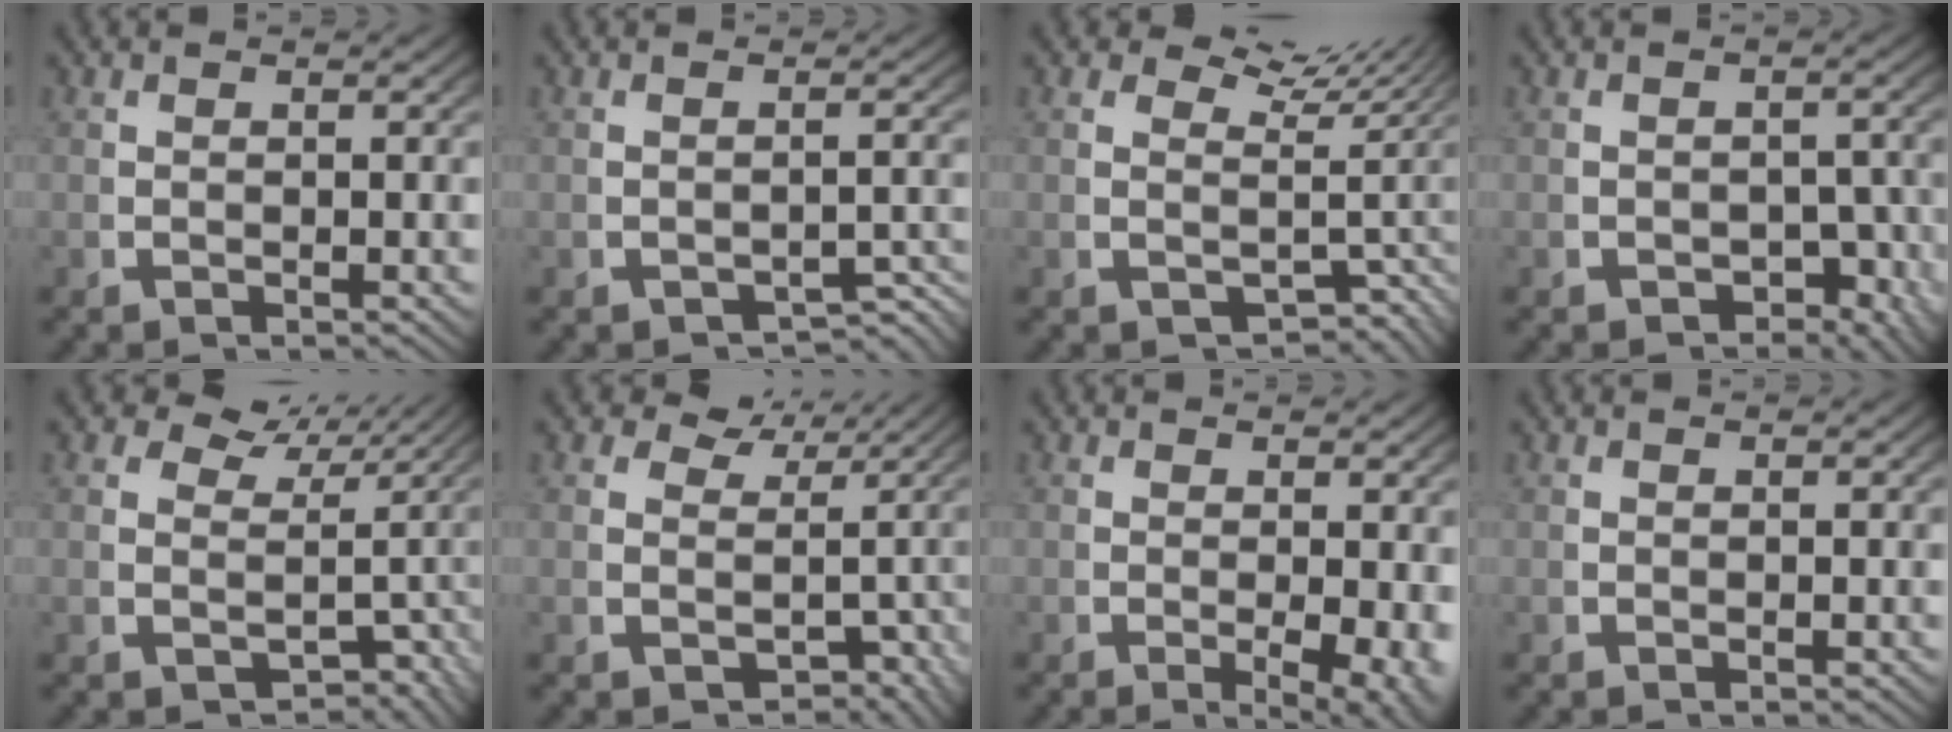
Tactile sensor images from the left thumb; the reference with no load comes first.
{"total": 2.8, "force": [-2.1, 1.2, 1.4], "torque": [-0.012, -0.008, -0.032]}
{"total": 5.1, "force": [1.1, 3.7, 3.3], "torque": [-0.036, -0.010, 0.021]}
{"total": 3.0, "force": [-1.6, 1.9, 1.6], "torque": [-0.020, -0.017, -0.023]}
{"total": 5.4, "force": [0.5, 4.3, 3.2], "torque": [-0.044, -0.023, 0.016]}
{"total": 4.3, "force": [0.5, 3.4, 2.5], "torque": [-0.033, -0.022, 0.018]}
{"total": 4.4, "force": [-0.8, 2.1, 3.8], "torque": [-0.062, -0.026, -0.002]}
{"total": 0.0}